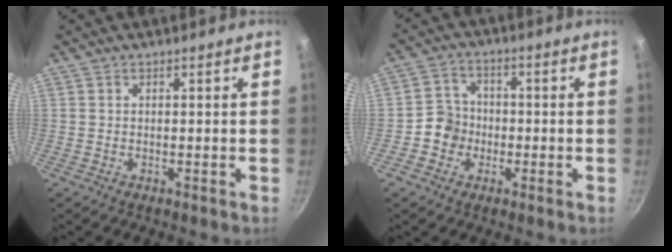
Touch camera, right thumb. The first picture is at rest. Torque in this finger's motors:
{"motor_torque": [0.59, 0.52, 0.69, -0.14, 0.07]}